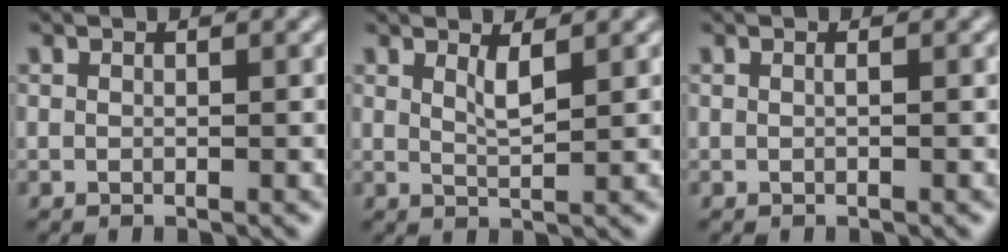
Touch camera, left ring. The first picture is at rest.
{"total": 1.6, "force": [1.0, 0.3, 1.3], "torque": [-0.024, -0.004, 0.016]}
{"total": 0.0}